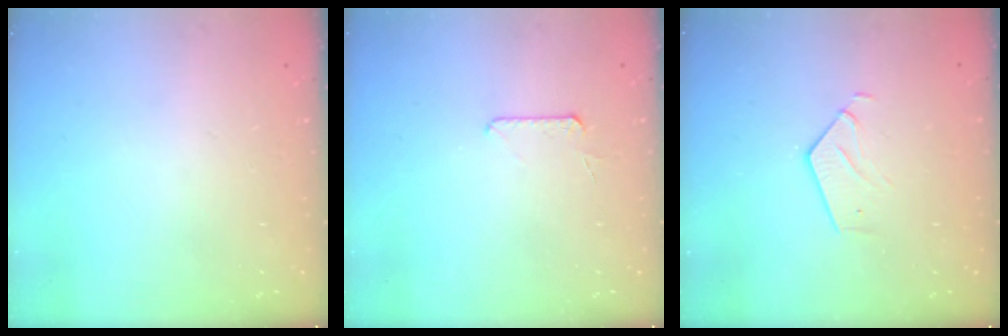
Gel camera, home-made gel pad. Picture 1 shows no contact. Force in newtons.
{"total": 5.9, "press": 5.8, "slide": 0.6}
{"total": 3.6, "press": 3.6, "slide": 0.3}